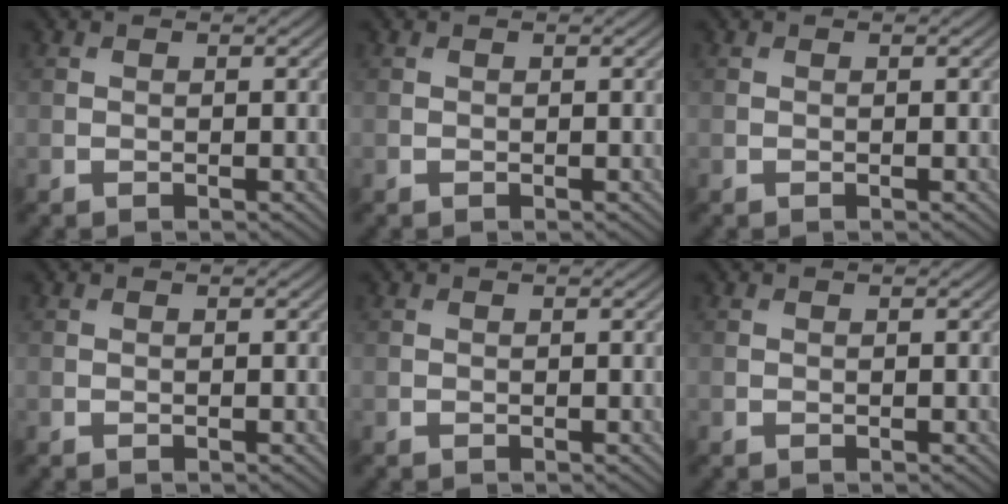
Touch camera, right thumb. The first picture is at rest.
{"total": 0.0}
{"total": 0.0}
{"total": 0.0}
{"total": 0.0}
{"total": 0.0}